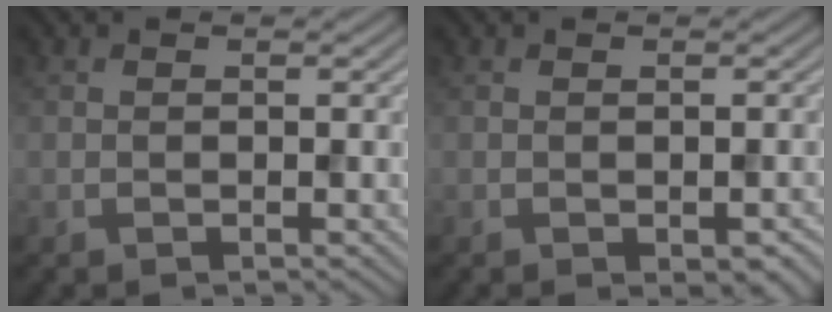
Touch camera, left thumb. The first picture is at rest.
{"total": 2.2, "force": [-1.1, 0.9, 1.6], "torque": [-0.024, -0.008, -0.008]}